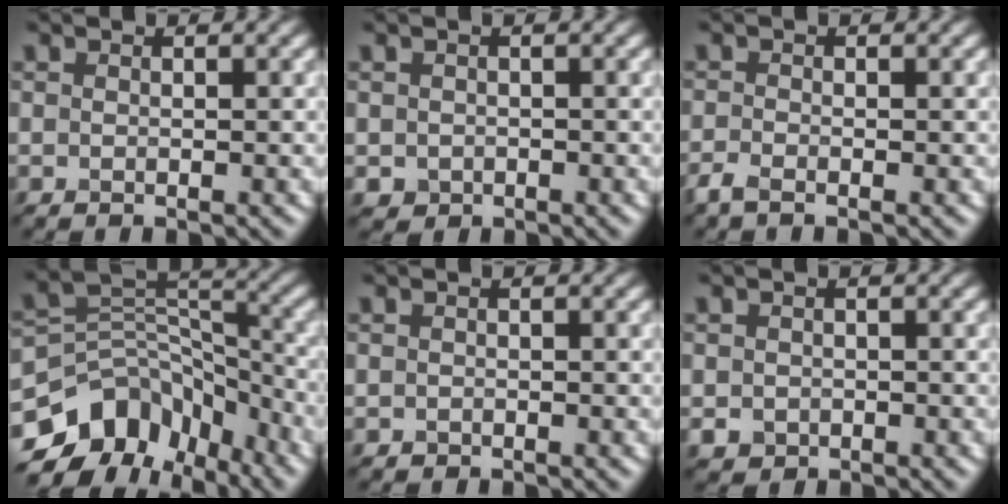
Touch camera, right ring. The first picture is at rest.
{"total": 1.0, "force": [-0.2, 0.9, 0.2], "torque": [0.001, -0.006, -0.004]}
{"total": 1.4, "force": [-1.1, 0.4, 0.8], "torque": [-0.024, -0.006, -0.030]}
{"total": 10.8, "force": [-6.9, 7.3, 4.1], "torque": [-0.064, 0.031, -0.113]}
{"total": 0.0}
{"total": 1.4, "force": [-0.5, 1.3, 0.4], "torque": [-0.002, -0.005, -0.012]}